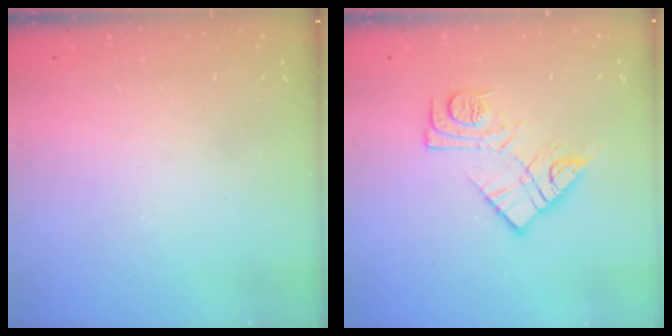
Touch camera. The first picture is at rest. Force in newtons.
{"total": 12.0, "press": 12.0, "slide": 0.9}